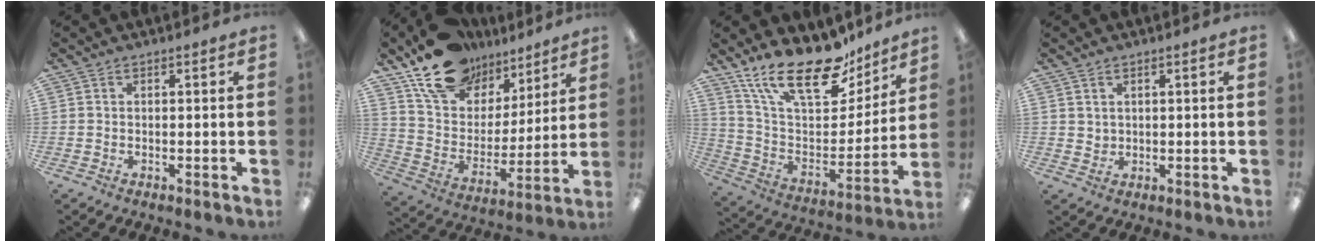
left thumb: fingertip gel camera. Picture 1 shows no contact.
{"total": 17.9, "force": [13.2, 10.4, 6.1], "torque": [-0.124, -0.078, 0.247]}
{"total": 23.1, "force": [17.2, 9.0, 12.4], "torque": [-0.219, -0.110, 0.304]}
{"total": 2.0, "force": [1.4, 1.4, 0.2], "torque": [0.002, -0.005, 0.024]}